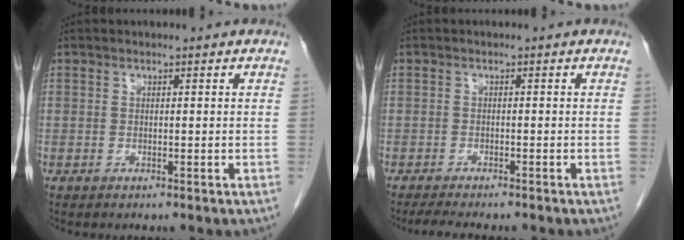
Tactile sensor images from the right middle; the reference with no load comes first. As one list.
[{"total": 5.1, "force": [-4.4, 0.7, 2.4], "torque": [-0.034, -0.011, -0.065]}]